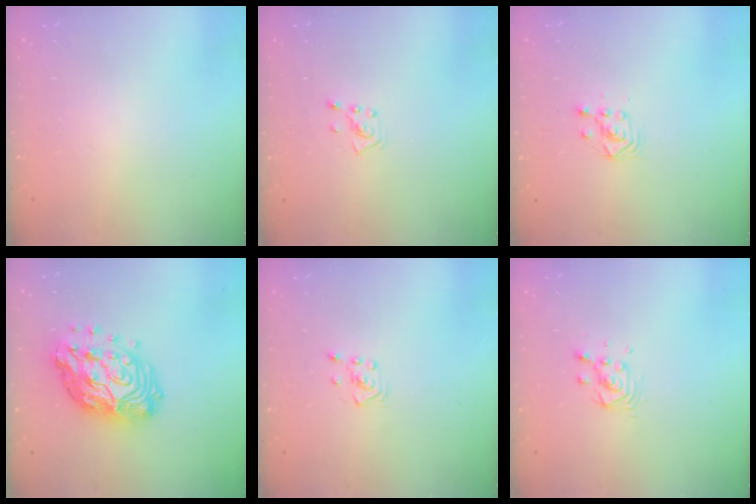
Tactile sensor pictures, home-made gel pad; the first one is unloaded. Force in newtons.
{"total": 2.8, "press": 2.8, "slide": 0.2}
{"total": 2.8, "press": 2.8, "slide": 0.2}
{"total": 18.3, "press": 18.2, "slide": 1.8}
{"total": 2.8, "press": 2.6, "slide": 1.0}
{"total": 3.9, "press": 3.9, "slide": 0.2}